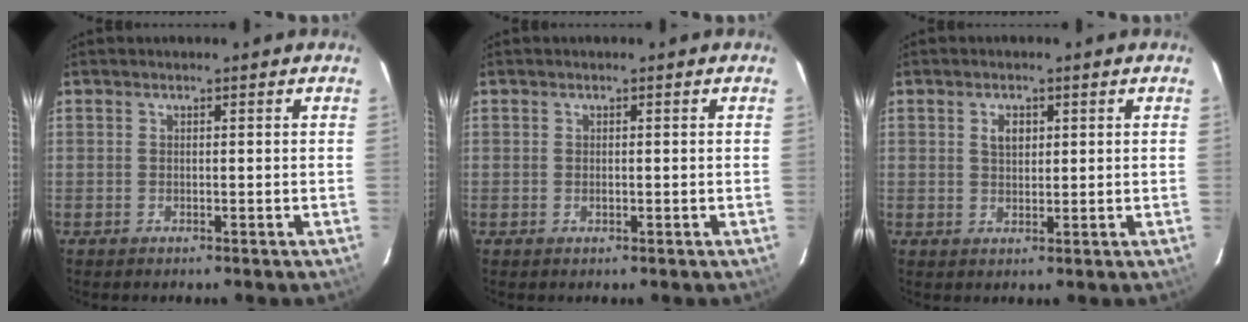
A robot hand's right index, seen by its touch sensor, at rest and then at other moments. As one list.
[{"total": 0.6, "force": [0.0, 0.5, 0.4], "torque": [-0.006, 0.000, 0.002]}, {"total": 2.9, "force": [1.1, 1.9, 1.9], "torque": [-0.030, 0.005, 0.019]}]